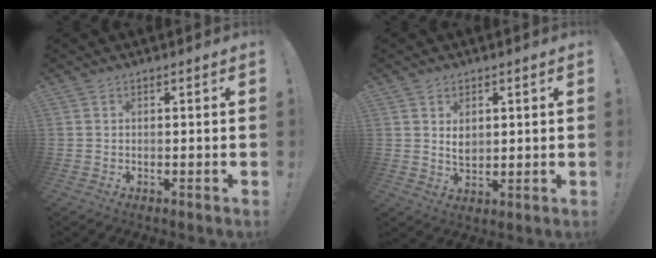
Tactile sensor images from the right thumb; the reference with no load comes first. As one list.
[{"total": 4.1, "force": [1.6, 3.0, 2.4], "torque": [-0.037, -0.004, 0.028]}]